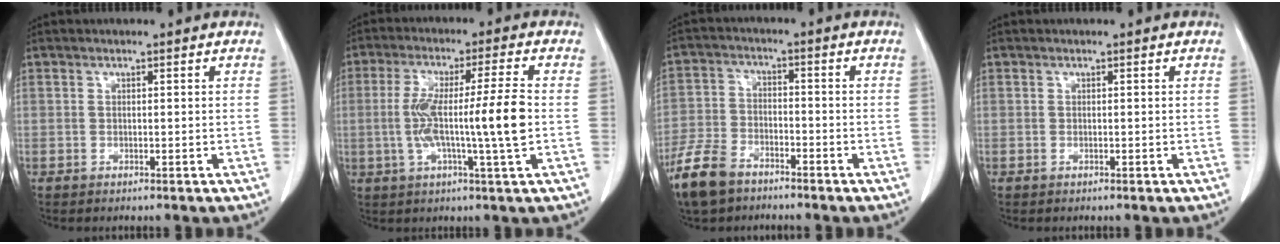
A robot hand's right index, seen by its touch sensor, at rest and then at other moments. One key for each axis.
{"total": 11.6, "fx": -0.9, "fy": -0.5, "fz": 11.6, "tx": -0.215, "ty": 0.005, "tz": -0.019}
{"total": 8.4, "fx": -6.2, "fy": 4.1, "fz": 3.9, "tx": -0.097, "ty": -0.010, "tz": -0.121}
{"total": 0.0}